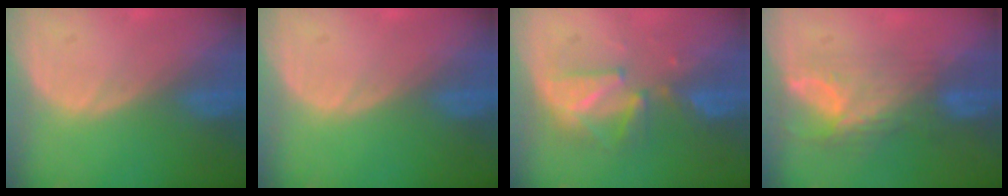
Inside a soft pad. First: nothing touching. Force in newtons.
{"total": 0.0}
{"total": 6.2, "press": 6.2, "slide": 0.6}
{"total": 8.0, "press": 6.6, "slide": 4.5}